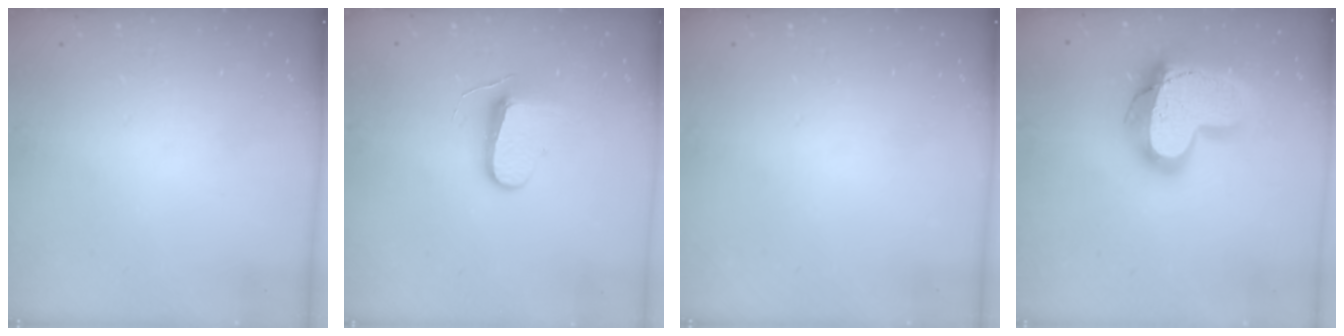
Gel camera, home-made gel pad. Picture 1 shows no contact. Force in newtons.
{"total": 8.7, "press": 8.7, "slide": 0.5}
{"total": 0.0}
{"total": 23.4, "press": 23.3, "slide": 1.9}